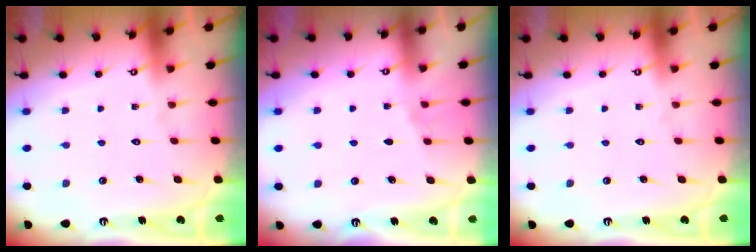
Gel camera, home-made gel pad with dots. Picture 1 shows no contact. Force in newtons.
{"total": 1.8, "press": 1.3, "slide": 1.2}
{"total": 0.0}